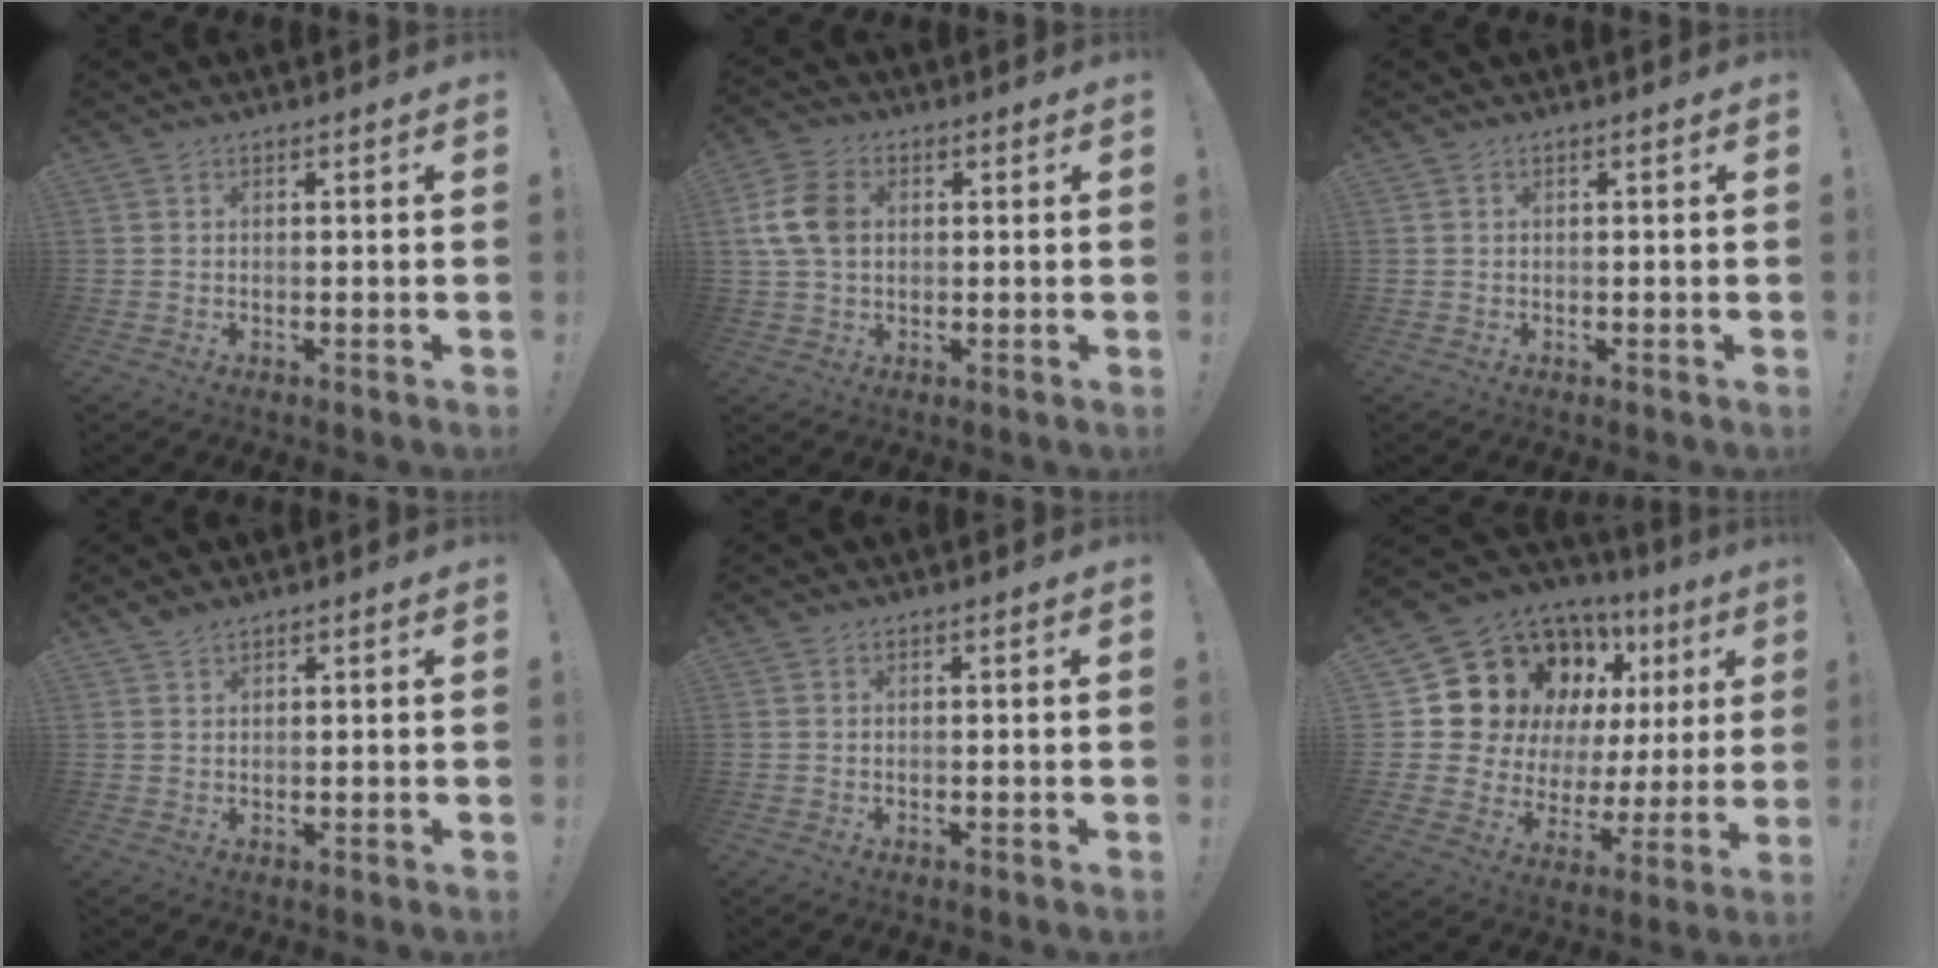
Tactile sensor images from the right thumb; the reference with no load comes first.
{"total": 10.3, "force": [1.4, 7.5, 6.9], "torque": [-0.137, 0.009, 0.029]}
{"total": 0.0}
{"total": 1.5, "force": [1.3, 0.4, 0.7], "torque": [-0.012, -0.003, 0.025]}
{"total": 0.0}
{"total": 17.4, "force": [10.8, 10.8, 8.3], "torque": [-0.123, -0.085, 0.222]}